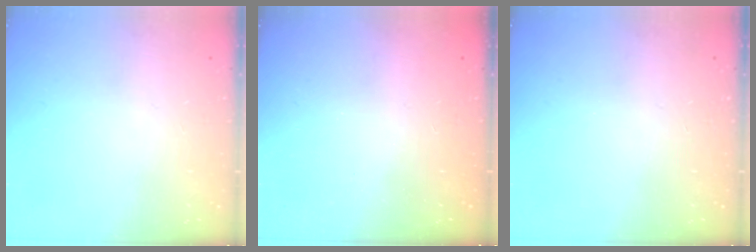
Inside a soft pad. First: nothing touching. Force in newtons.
{"total": 2.3, "press": 2.1, "slide": 0.8}
{"total": 0.0}